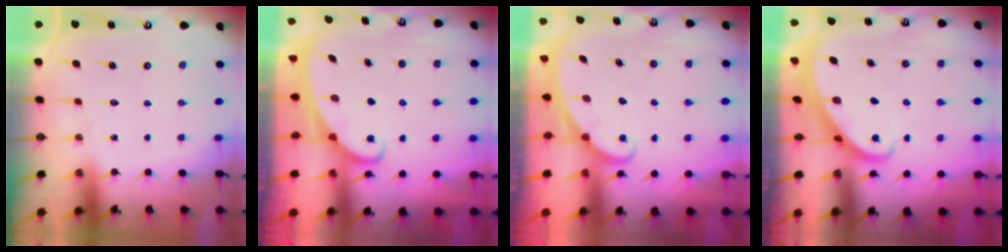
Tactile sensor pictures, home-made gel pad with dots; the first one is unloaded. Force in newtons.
{"total": 2.0, "press": 2.0, "slide": 0.3}
{"total": 1.8, "press": 1.7, "slide": 0.1}
{"total": 2.6, "press": 2.6, "slide": 0.4}